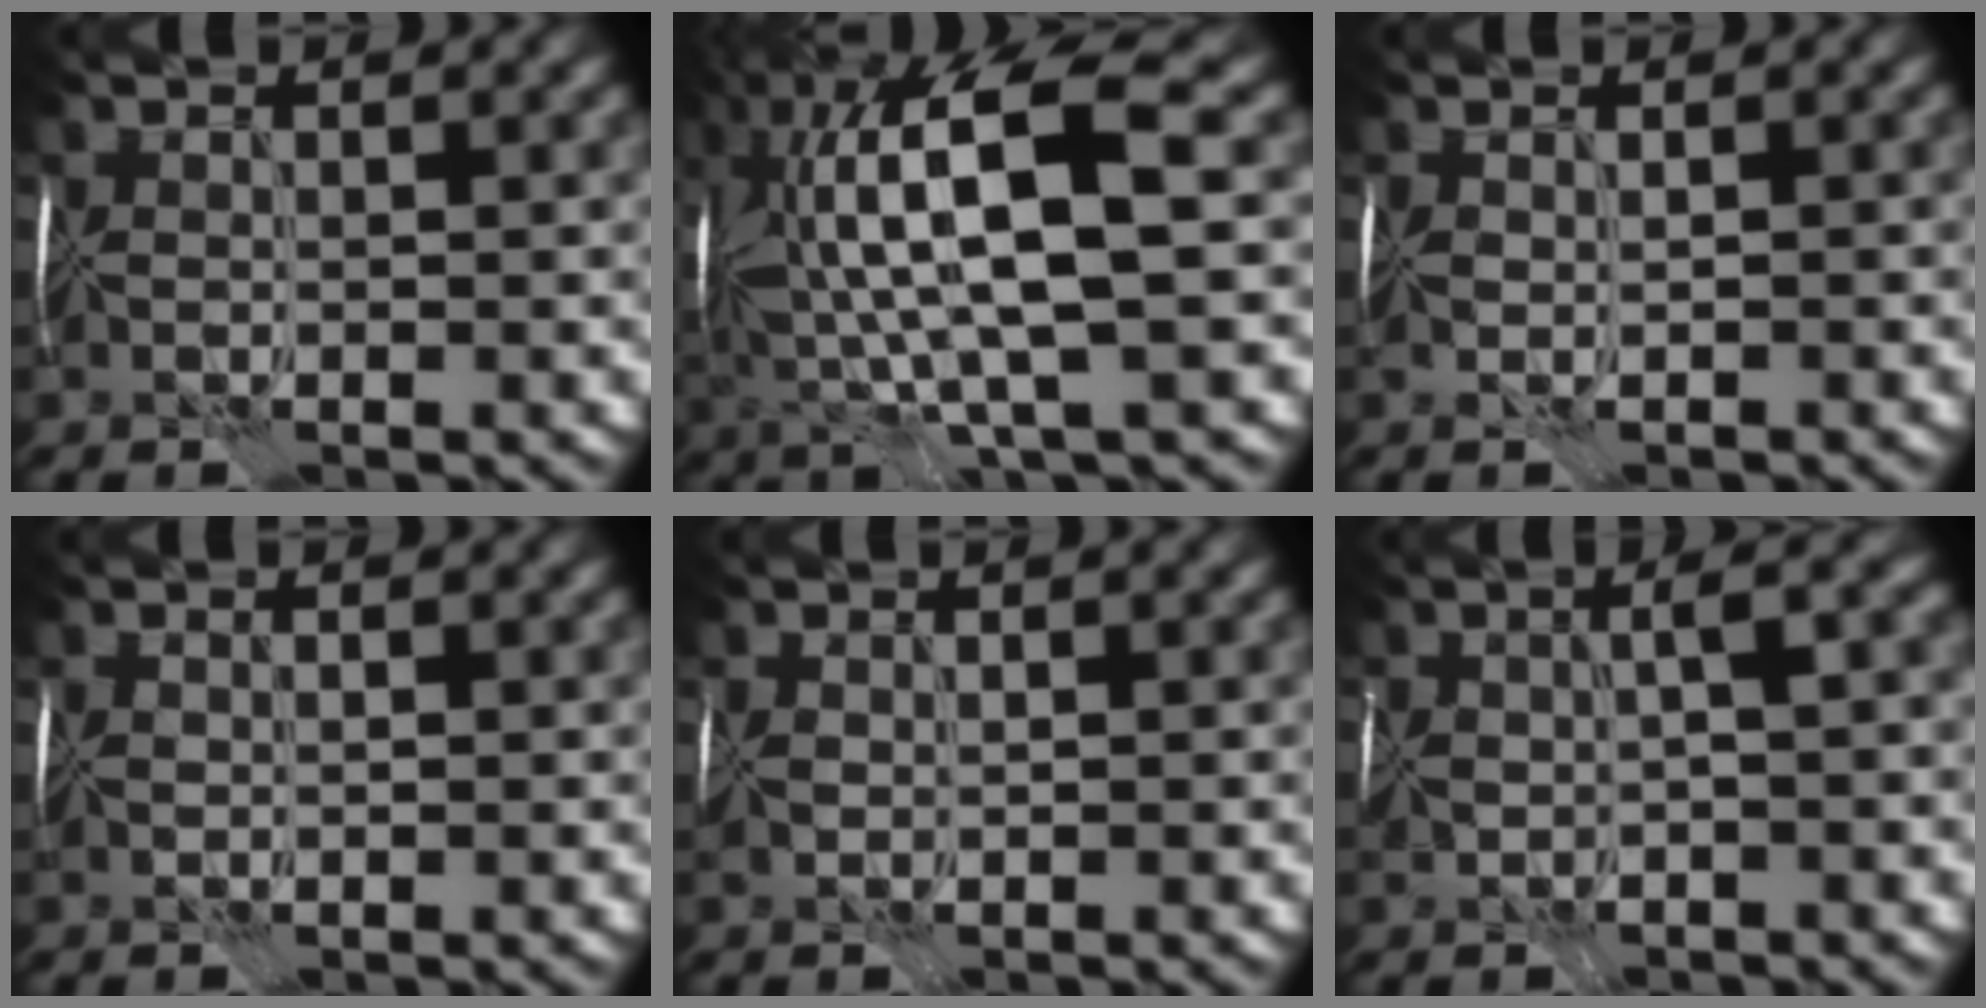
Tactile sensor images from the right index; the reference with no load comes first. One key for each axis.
{"total": 14.1, "fx": 2.3, "fy": 4.0, "fz": 13.3, "tx": -0.253, "ty": 0.020, "tz": 0.048}
{"total": 0.8, "fx": -0.4, "fy": 0.4, "fz": 0.6, "tx": -0.015, "ty": -0.002, "tz": -0.007}
{"total": 0.6, "fx": -0.1, "fy": 0.4, "fz": 0.4, "tx": -0.009, "ty": 0.004, "tz": -0.002}
{"total": 1.8, "fx": 0.0, "fy": 1.0, "fz": 1.6, "tx": -0.030, "ty": 0.003, "tz": -0.001}
{"total": 4.5, "fx": -1.0, "fy": 1.9, "fz": 4.0, "tx": -0.073, "ty": 0.007, "tz": -0.026}